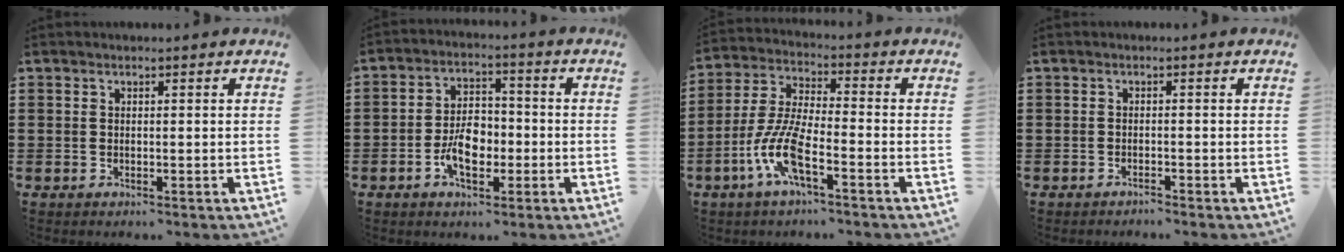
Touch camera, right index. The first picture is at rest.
{"total": 6.7, "force": [-2.0, 4.0, 5.0], "torque": [-0.091, 0.004, -0.038]}
{"total": 8.8, "force": [-4.3, 2.0, 7.5], "torque": [-0.184, -0.013, -0.087]}
{"total": 0.7, "force": [-0.7, 0.0, 0.0], "torque": [-0.002, 0.002, -0.014]}